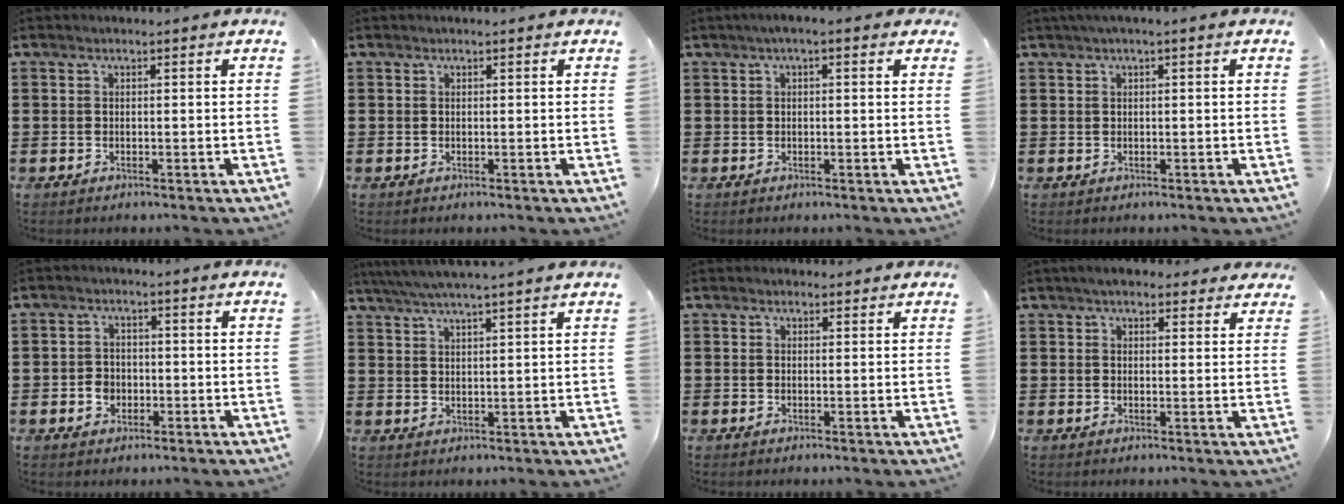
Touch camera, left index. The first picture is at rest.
{"total": 0.0}
{"total": 1.9, "force": [0.6, 0.4, 1.8], "torque": [-0.033, 0.006, 0.009]}
{"total": 1.1, "force": [0.2, 0.0, 1.1], "torque": [-0.018, -0.003, 0.005]}
{"total": 2.6, "force": [-0.9, 2.2, 1.1], "torque": [-0.026, 0.004, -0.019]}
{"total": 4.0, "force": [3.6, -0.6, 1.7], "torque": [-0.042, -0.009, 0.064]}
{"total": 0.9, "force": [0.7, 0.5, 0.2], "torque": [-0.006, 0.004, 0.013]}
{"total": 3.8, "force": [3.1, 1.3, 1.7], "torque": [-0.041, 0.004, 0.057]}